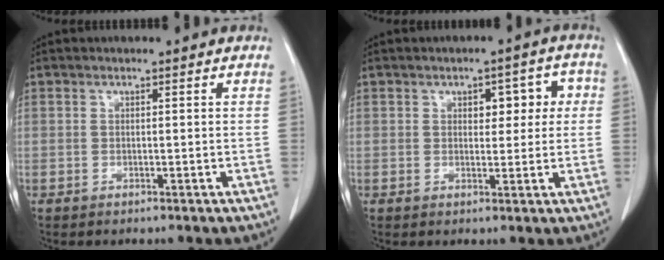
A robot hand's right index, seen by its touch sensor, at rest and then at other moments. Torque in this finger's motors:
{"motor_torque": [0.09, 0.08, 0.04, 0.00]}